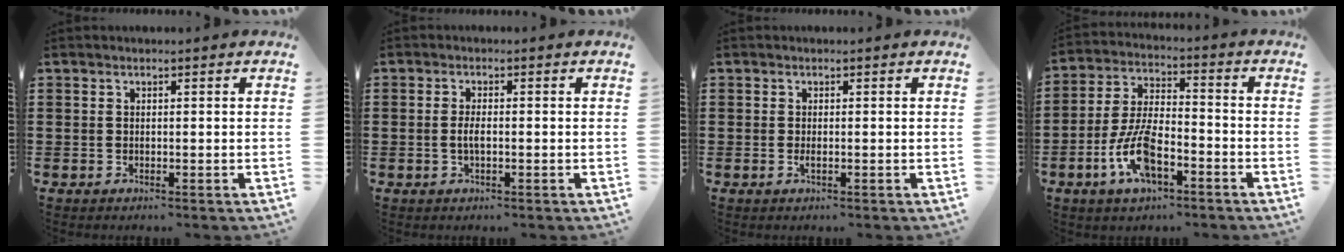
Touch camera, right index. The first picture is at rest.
{"total": 2.1, "force": [-0.2, 0.4, 2.1], "torque": [-0.047, -0.006, -0.005]}
{"total": 0.8, "force": [-0.1, 0.0, 0.8], "torque": [-0.025, -0.011, -0.002]}
{"total": 9.2, "force": [-3.9, 3.8, 7.3], "torque": [-0.167, -0.005, -0.073]}